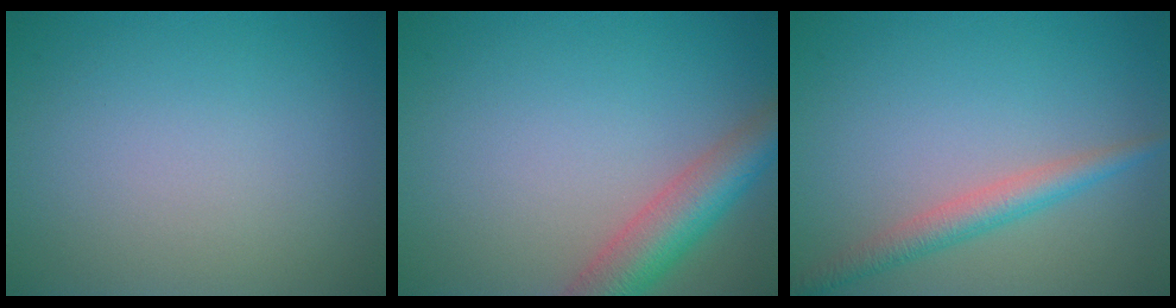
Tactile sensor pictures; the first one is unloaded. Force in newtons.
{"total": 5.3, "press": 5.3, "slide": 0.3}
{"total": 2.8, "press": 2.8, "slide": 0.1}